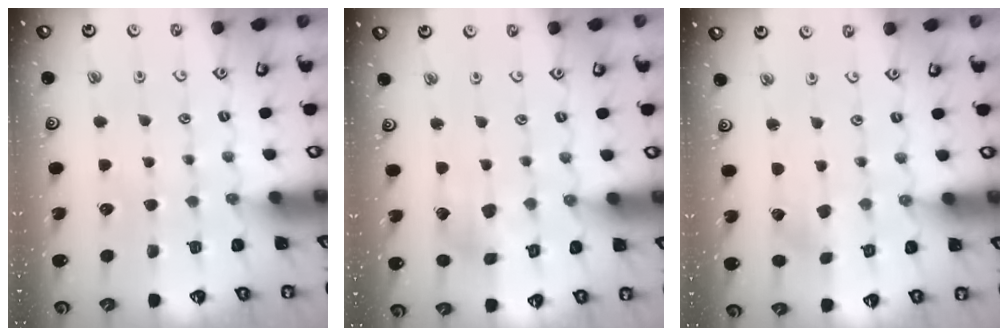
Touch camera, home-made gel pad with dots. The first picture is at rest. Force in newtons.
{"total": 5.8, "press": 5.8, "slide": 0.6}
{"total": 0.6, "press": 0.6, "slide": 0.2}